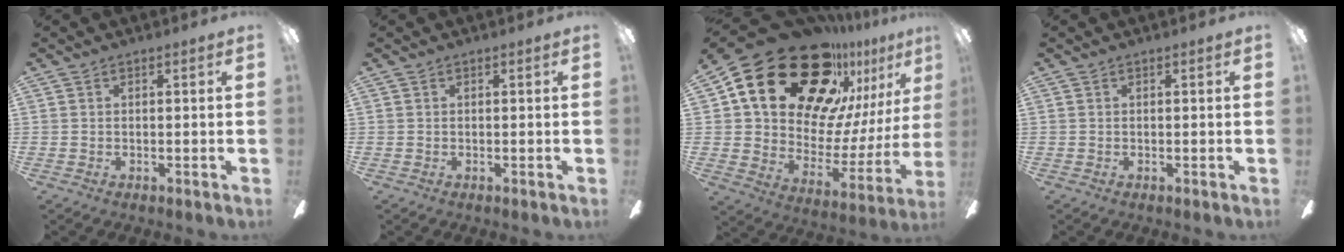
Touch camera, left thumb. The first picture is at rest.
{"total": 0.0}
{"total": 28.3, "force": [19.0, 15.6, 14.1], "torque": [-0.225, -0.126, 0.357]}
{"total": 0.0}